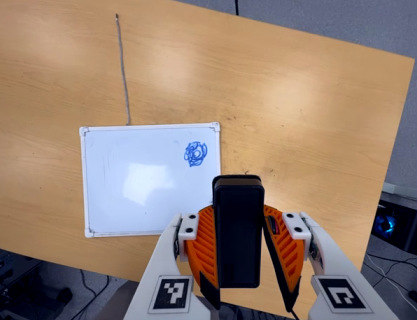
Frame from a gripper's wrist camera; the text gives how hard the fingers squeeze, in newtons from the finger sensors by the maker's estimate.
{"total": 4.6, "left": 3.7, "right": 5.5}